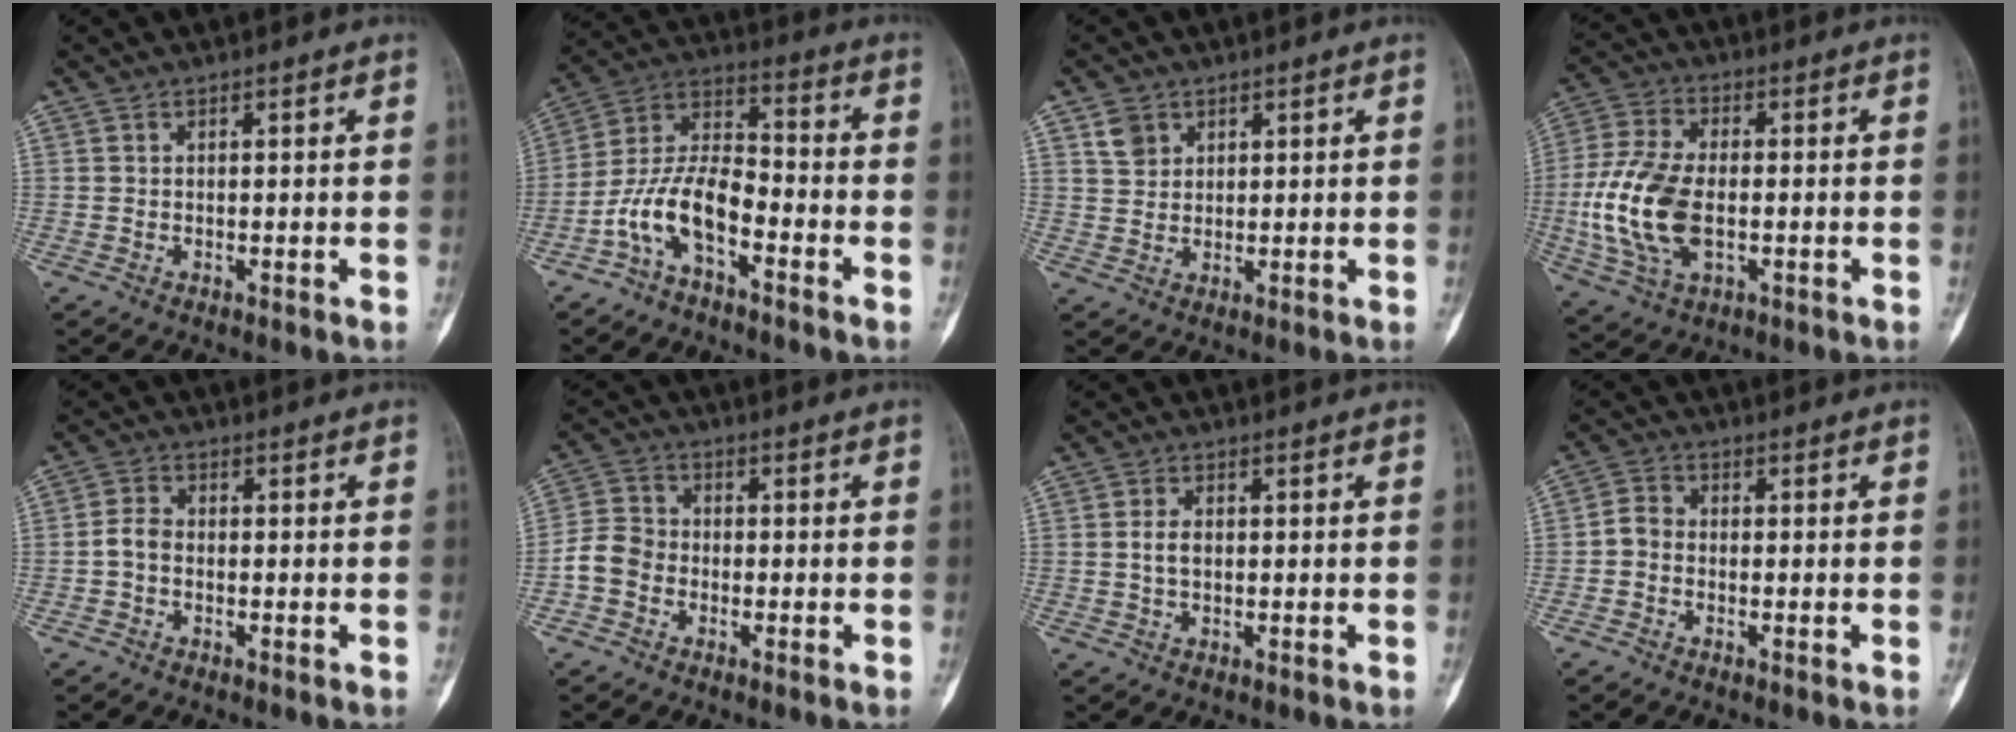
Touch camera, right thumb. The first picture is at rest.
{"total": 11.3, "force": [-5.4, 5.2, 8.4], "torque": [-0.163, 0.065, -0.109]}
{"total": 3.8, "force": [2.1, 2.9, 1.3], "torque": [-0.010, -0.009, 0.043]}
{"total": 15.0, "force": [-2.0, 8.4, 12.3], "torque": [-0.265, 0.003, -0.036]}
{"total": 3.0, "force": [-0.8, 2.0, 2.0], "torque": [-0.036, 0.011, -0.024]}
{"total": 5.6, "force": [-1.9, 4.7, 2.5], "torque": [-0.036, 0.018, -0.048]}
{"total": 2.6, "force": [0.0, 1.7, 2.0], "torque": [-0.038, 0.005, -0.003]}
{"total": 3.0, "force": [-0.9, 2.3, 1.7], "torque": [-0.024, 0.011, -0.029]}